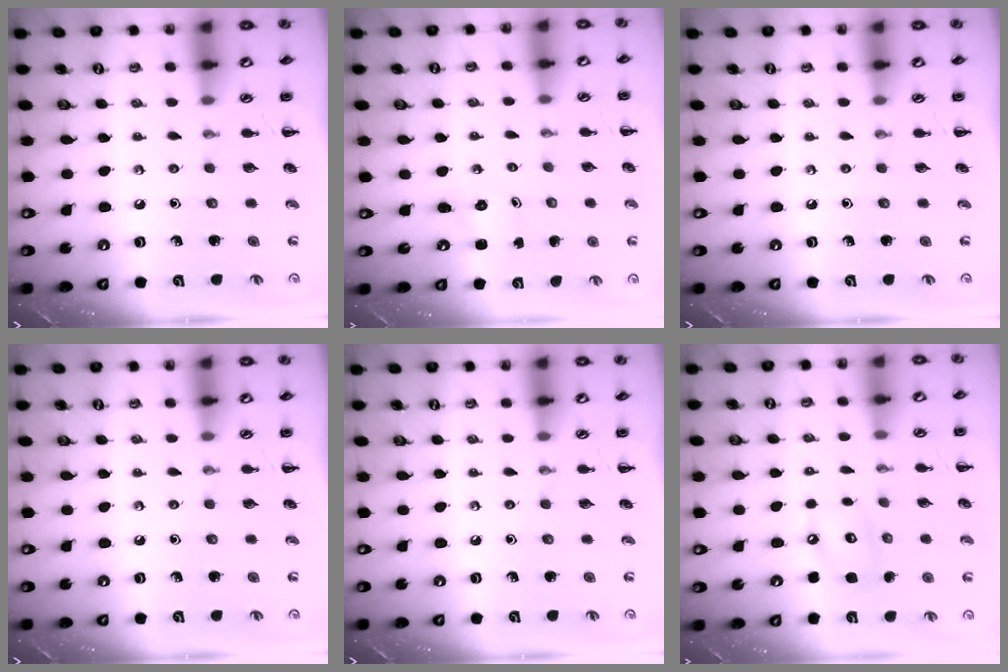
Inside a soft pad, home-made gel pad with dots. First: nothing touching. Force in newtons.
{"total": 2.4, "press": 2.4, "slide": 0.6}
{"total": 0.0}
{"total": 0.0}
{"total": 0.0}
{"total": 8.7, "press": 8.6, "slide": 1.3}